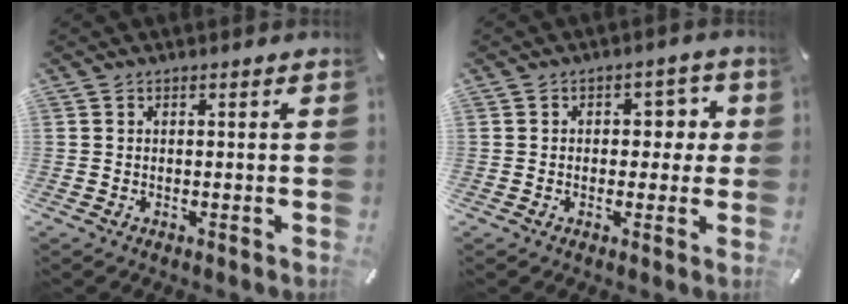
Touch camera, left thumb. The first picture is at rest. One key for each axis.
{"total": 5.1, "fx": 0.2, "fy": 3.8, "fz": 3.3, "tx": -0.029, "ty": -0.001, "tz": -0.011}